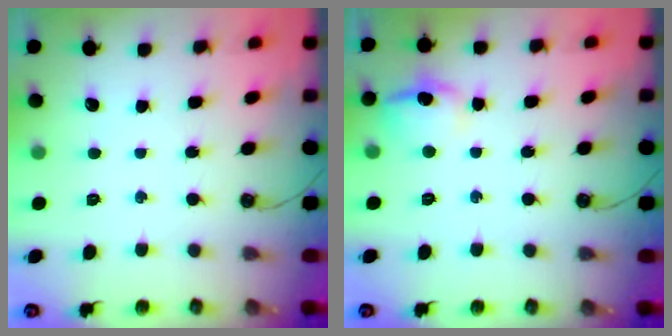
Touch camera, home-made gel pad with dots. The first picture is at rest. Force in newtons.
{"total": 10.3, "press": 10.3, "slide": 0.8}